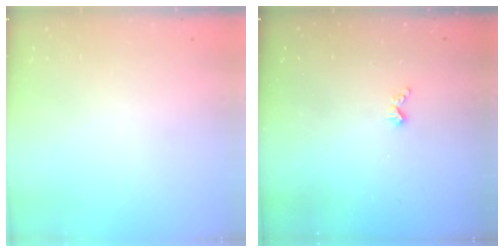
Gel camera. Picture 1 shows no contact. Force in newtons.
{"total": 3.6, "press": 3.6, "slide": 0.5}